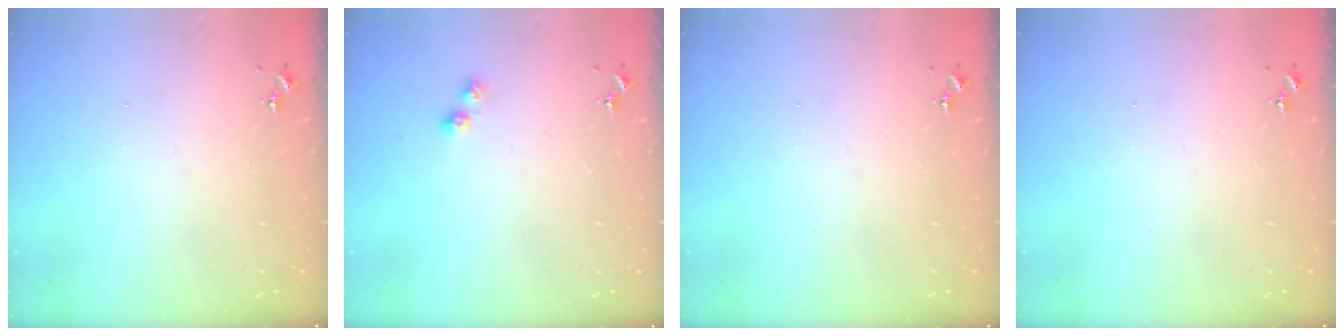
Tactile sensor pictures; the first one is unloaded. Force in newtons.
{"total": 3.4, "press": 3.4, "slide": 0.4}
{"total": 0.0}
{"total": 0.0}